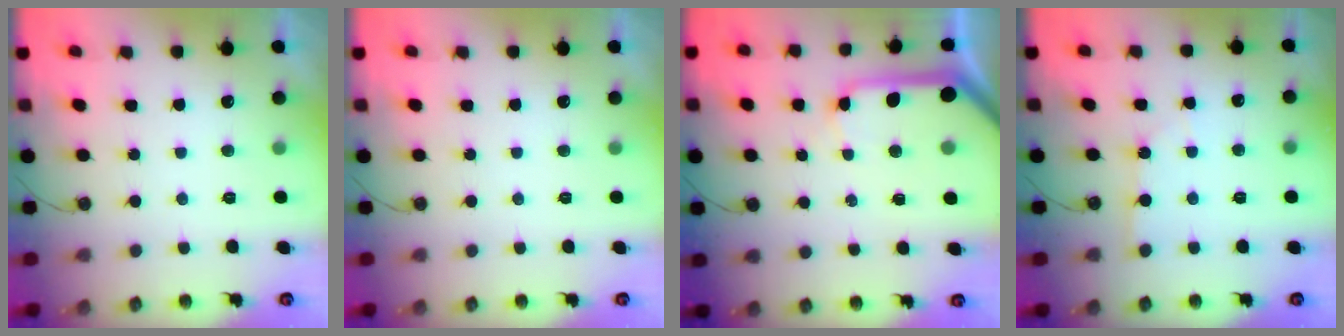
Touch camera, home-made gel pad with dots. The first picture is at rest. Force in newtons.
{"total": 0.0}
{"total": 12.8, "press": 12.7, "slide": 1.4}
{"total": 2.6, "press": 2.6, "slide": 0.4}